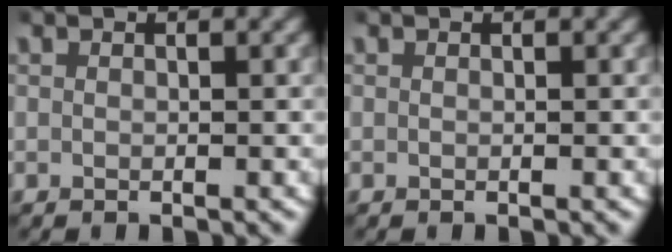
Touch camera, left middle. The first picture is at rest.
{"total": 0.0}